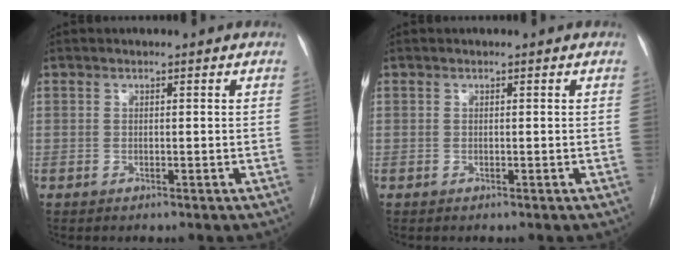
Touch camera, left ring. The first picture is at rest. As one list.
[{"total": 0.0}]